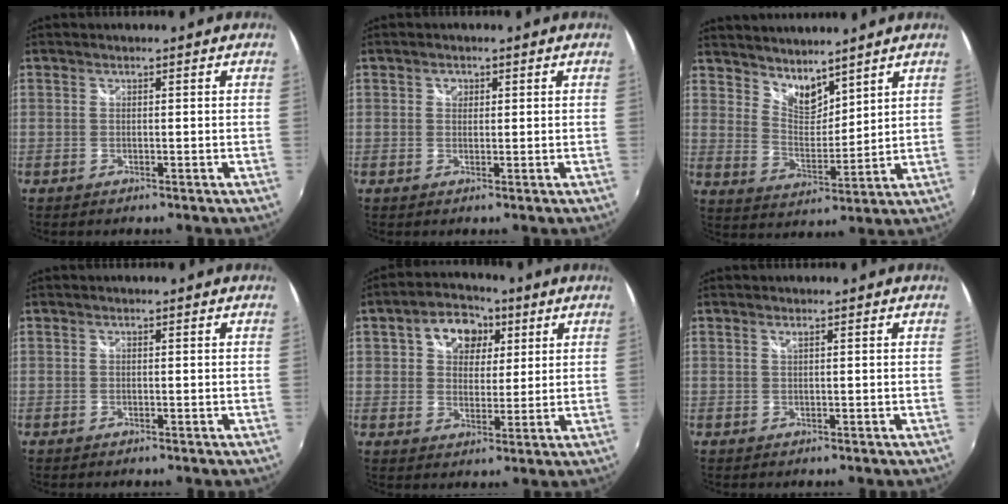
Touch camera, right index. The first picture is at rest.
{"total": 1.4, "force": [0.4, 1.2, 0.5], "torque": [-0.005, 0.004, 0.005]}
{"total": 7.6, "force": [6.6, 2.6, 2.7], "torque": [-0.035, -0.002, 0.123]}
{"total": 0.0}
{"total": 9.3, "force": [3.5, 6.9, 5.3], "torque": [-0.096, 0.024, 0.056]}
{"total": 0.6, "force": [0.3, -0.2, 0.4], "torque": [-0.008, 0.001, 0.005]}